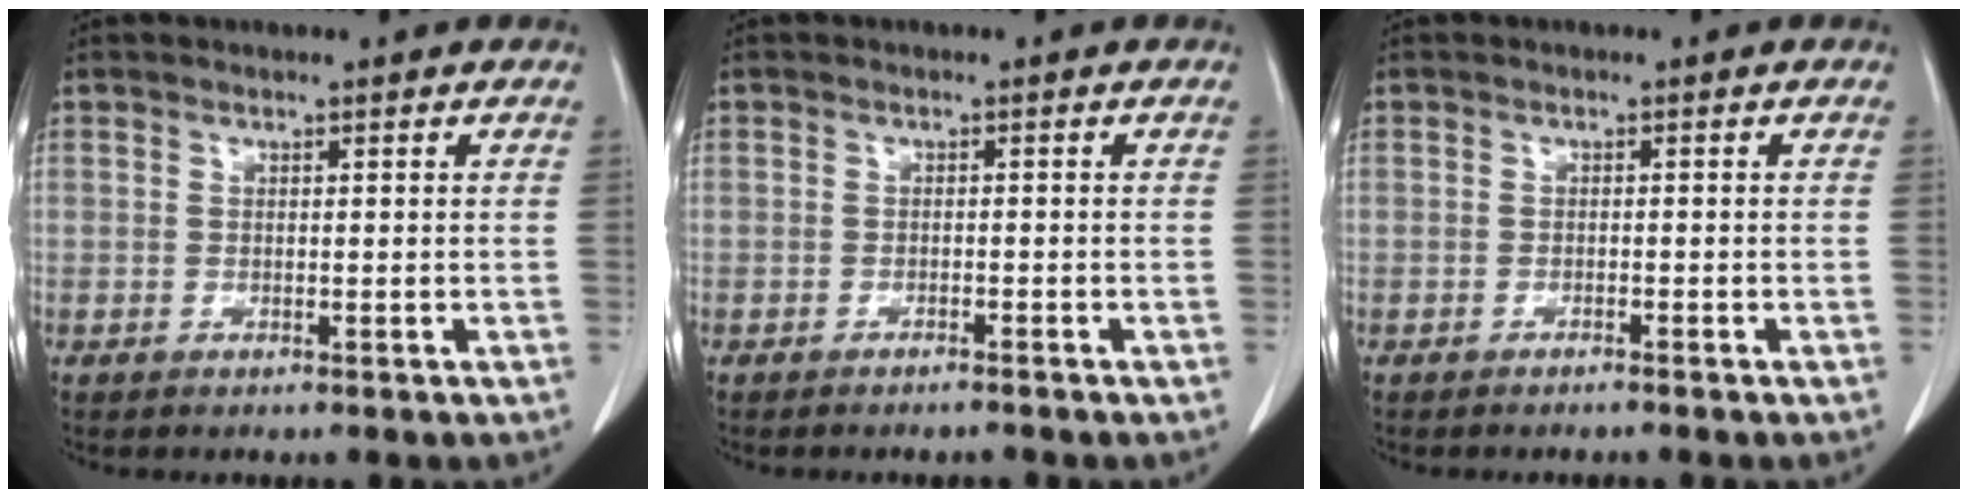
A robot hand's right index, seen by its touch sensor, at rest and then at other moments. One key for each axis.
{"total": 1.3, "fx": -1.2, "fy": 0.0, "fz": 0.3, "tx": -0.008, "ty": -0.003, "tz": -0.016}
{"total": 1.0, "fx": -0.9, "fy": -0.1, "fz": 0.3, "tx": -0.009, "ty": 0.000, "tz": -0.013}